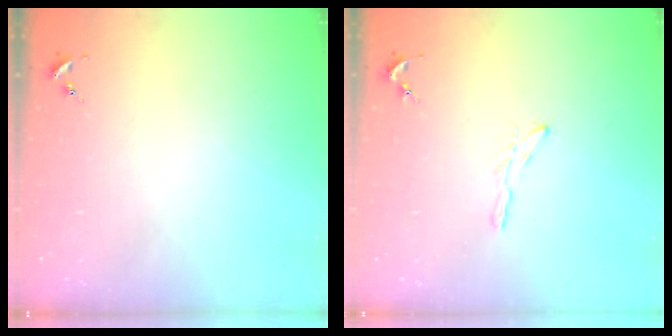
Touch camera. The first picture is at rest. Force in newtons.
{"total": 3.8, "press": 3.7, "slide": 0.4}